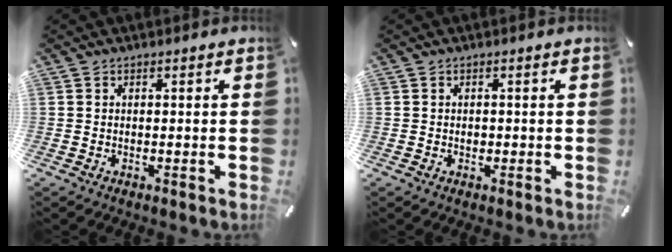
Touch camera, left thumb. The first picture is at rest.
{"total": 0.9, "force": [-0.1, 0.7, 0.5], "torque": [-0.011, 0.003, -0.004]}